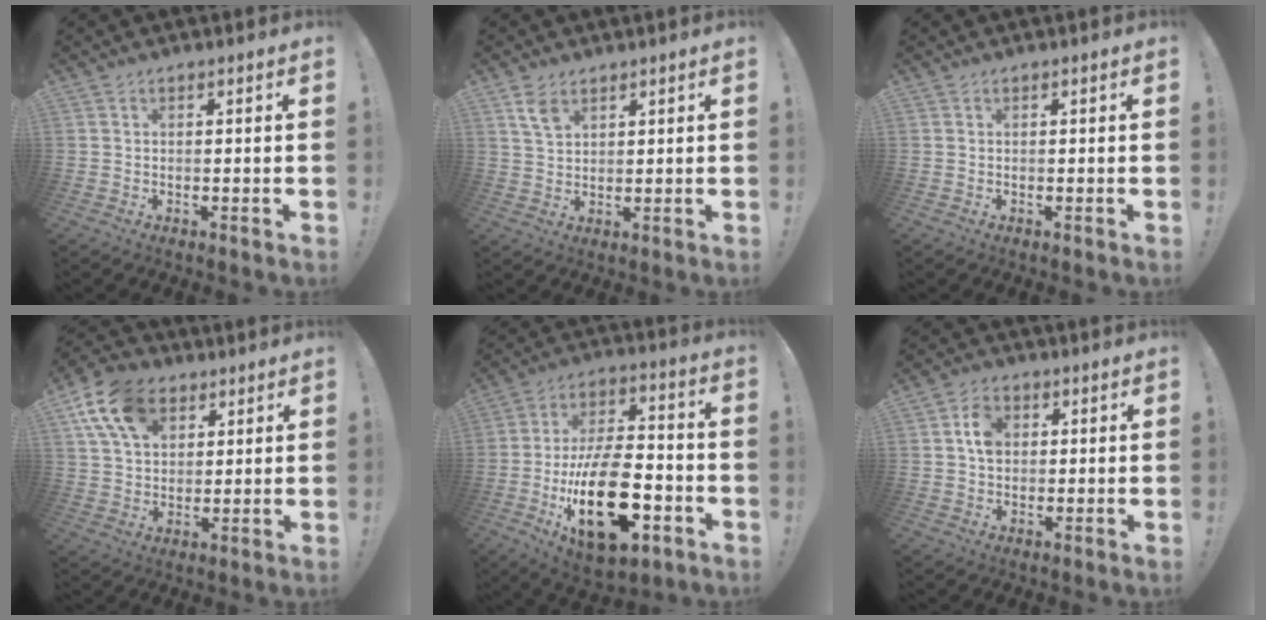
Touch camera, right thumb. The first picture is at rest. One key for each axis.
{"total": 5.0, "fx": 3.1, "fy": 2.6, "fz": 2.9, "tx": -0.053, "ty": -0.012, "tz": 0.059}
{"total": 0.0}
{"total": 15.5, "fx": 7.0, "fy": 10.5, "fz": 9.0, "tx": -0.148, "ty": -0.019, "tz": 0.136}
{"total": 26.2, "fx": -8.9, "fy": 13.2, "fz": 20.9, "tx": -0.365, "ty": 0.047, "tz": -0.137}
{"total": 6.4, "fx": 1.2, "fy": 5.0, "fz": 3.8, "tx": -0.061, "ty": 0.009, "tz": 0.023}